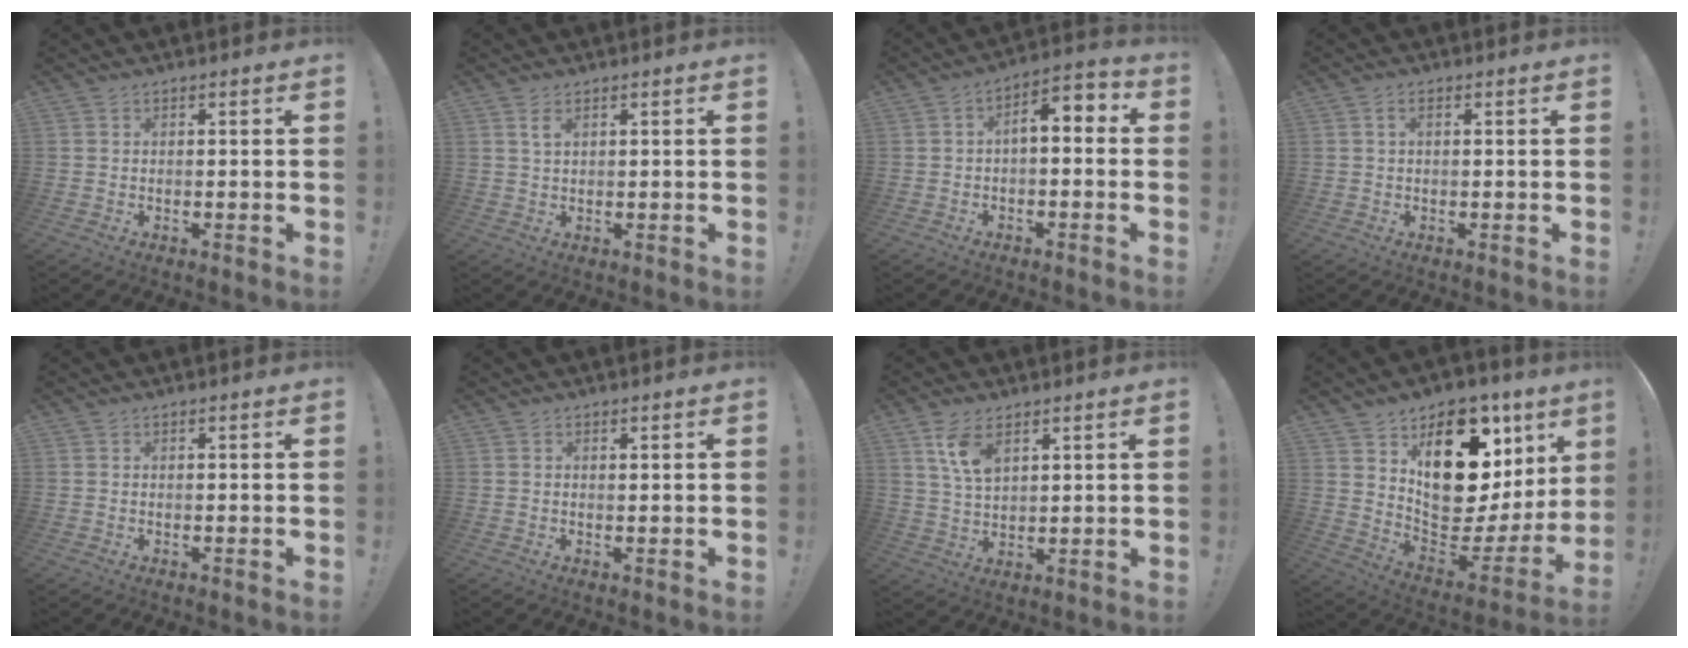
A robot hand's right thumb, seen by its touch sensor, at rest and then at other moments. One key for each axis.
{"total": 2.5, "fx": 1.4, "fy": 1.0, "fz": 1.9, "tx": -0.025, "ty": -0.005, "tz": 0.021}
{"total": 5.6, "fx": -0.6, "fy": 2.7, "fz": 4.9, "tx": -0.069, "ty": 0.004, "tz": -0.011}
{"total": 1.9, "fx": 0.4, "fy": 1.0, "fz": 1.6, "tx": -0.037, "ty": 0.006, "tz": 0.008}
{"total": 0.0}
{"total": 0.9, "fx": 0.9, "fy": 0.2, "fz": -0.1, "tx": 0.008, "ty": -0.001, "tz": 0.015}
{"total": 8.5, "fx": 4.6, "fy": 4.4, "fz": 5.5, "tx": -0.100, "ty": -0.018, "tz": 0.083}
{"total": 22.9, "fx": 9.8, "fy": 14.7, "fz": 14.6, "tx": -0.169, "ty": -0.070, "tz": 0.203}